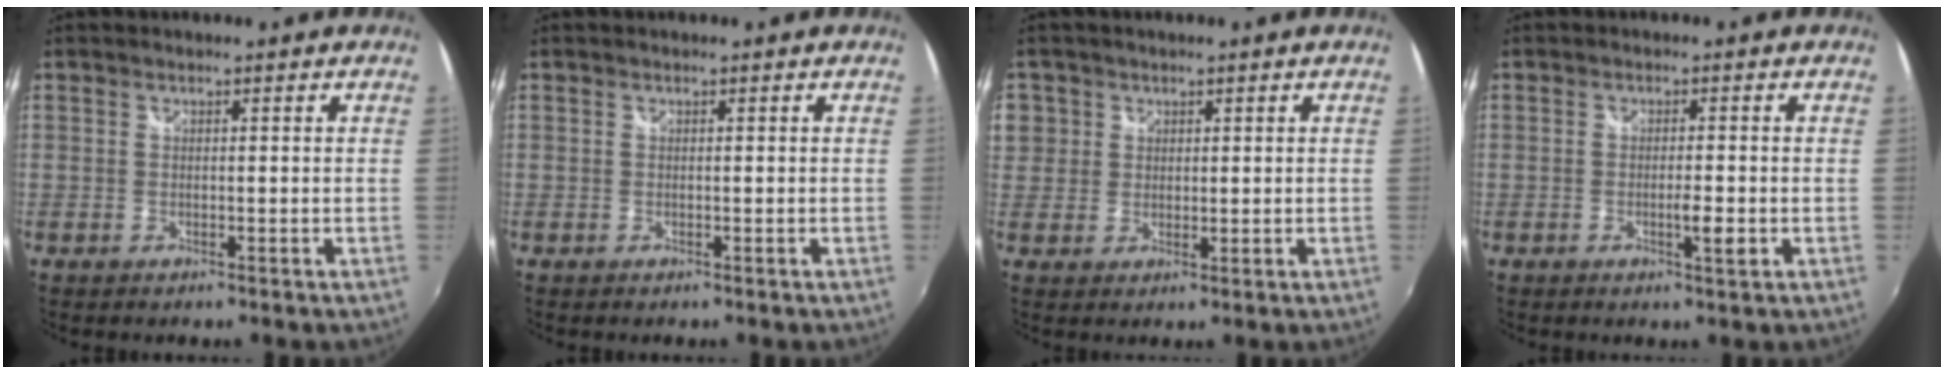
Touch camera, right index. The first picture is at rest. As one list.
[{"total": 0.0}, {"total": 6.3, "force": [1.6, 5.9, 1.4], "torque": [-0.034, 0.021, 0.033]}, {"total": 2.8, "force": [-0.8, 0.4, 2.7], "torque": [-0.045, -0.005, -0.013]}]